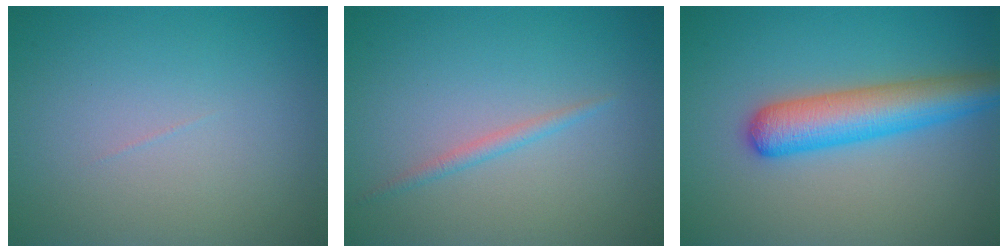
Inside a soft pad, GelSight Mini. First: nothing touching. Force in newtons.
{"total": 1.1, "press": 1.1, "slide": 0.0}
{"total": 5.7, "press": 5.7, "slide": 0.2}